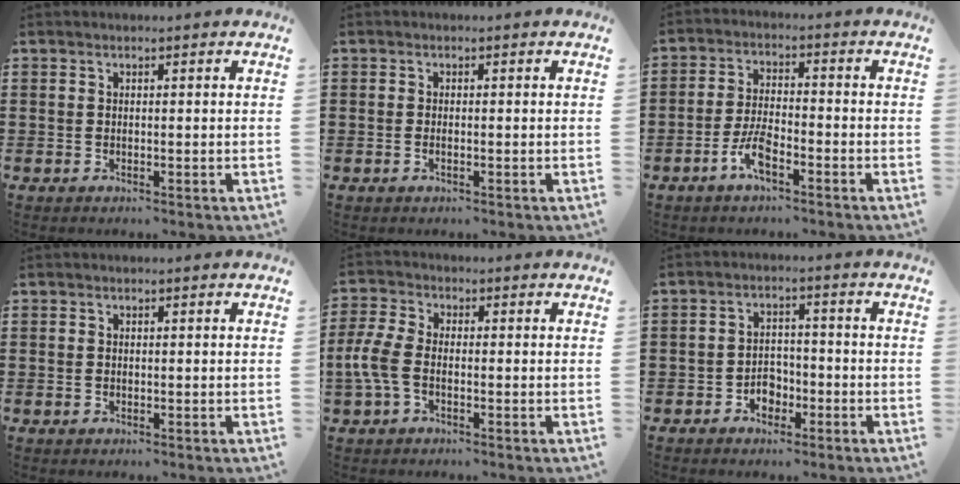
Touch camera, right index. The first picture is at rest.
{"total": 0.5, "force": [-0.4, 0.1, 0.4], "torque": [-0.007, -0.003, -0.007]}
{"total": 5.3, "force": [-3.3, 1.8, 3.7], "torque": [-0.093, 0.002, -0.069]}
{"total": 0.0}
{"total": 5.0, "force": [-1.7, 2.6, 3.9], "torque": [-0.111, -0.009, -0.041]}
{"total": 3.4, "force": [-2.0, 2.5, 1.2], "torque": [-0.026, 0.007, -0.040]}